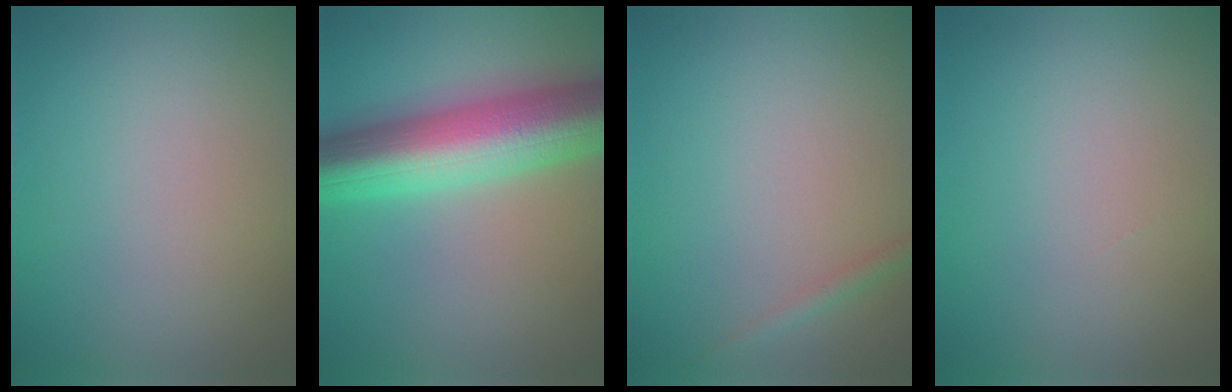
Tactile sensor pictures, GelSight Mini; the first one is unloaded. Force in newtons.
{"total": 11.2, "press": 11.2, "slide": 0.3}
{"total": 1.1, "press": 1.1, "slide": 0.1}
{"total": 0.0}